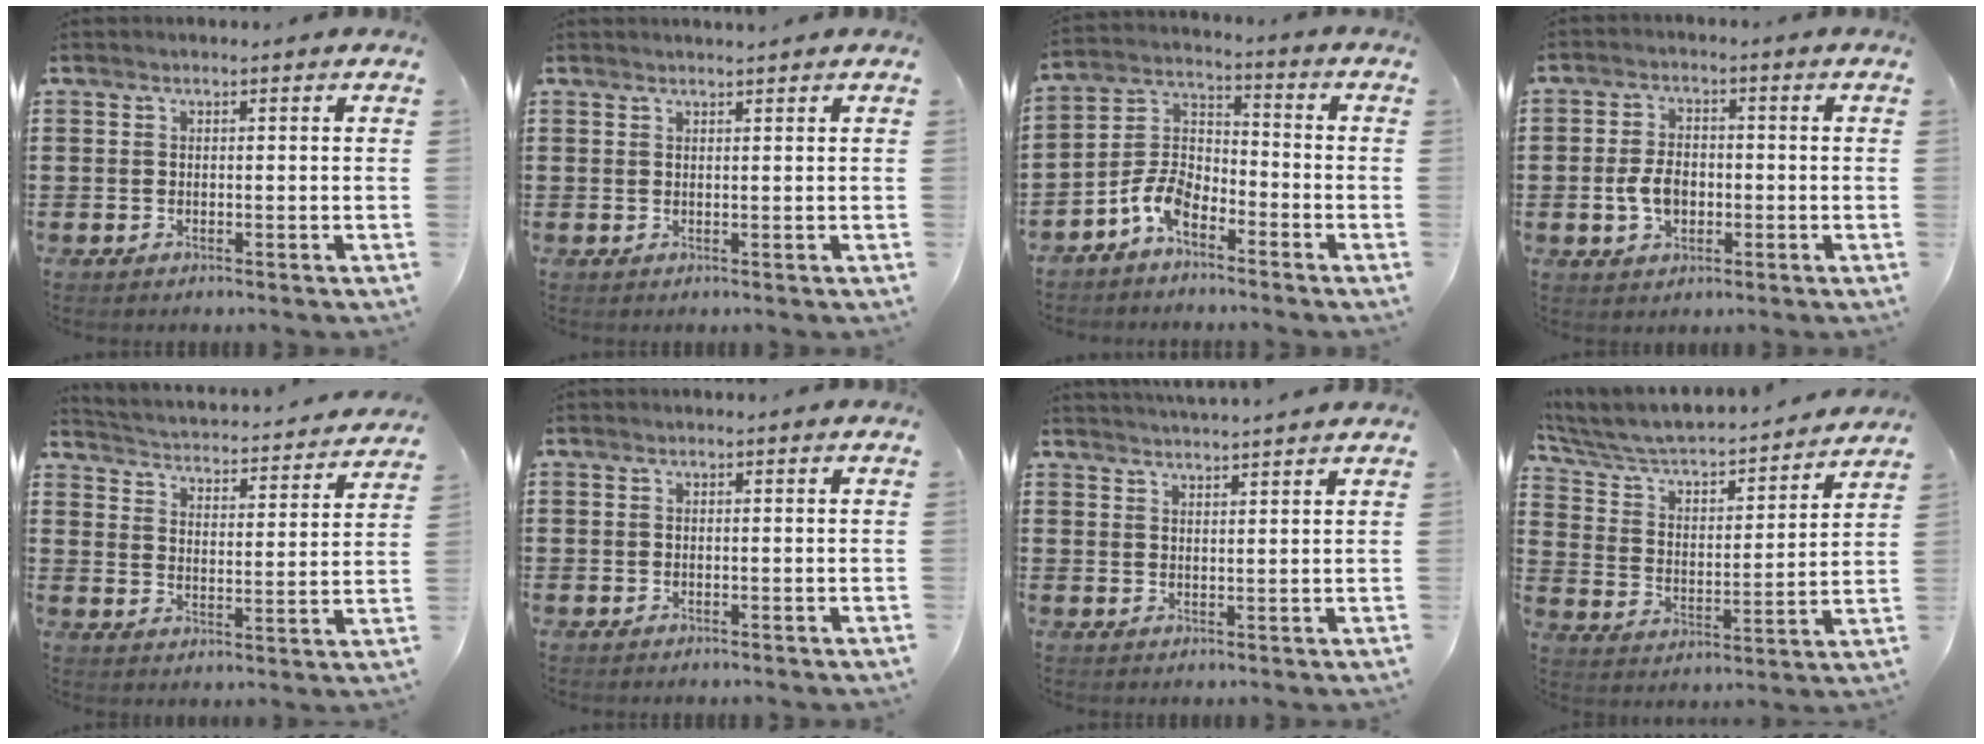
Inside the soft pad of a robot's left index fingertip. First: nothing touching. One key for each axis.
{"total": 1.0, "fx": 0.9, "fy": -0.1, "fz": 0.2, "tx": -0.005, "ty": -0.003, "tz": 0.019}
{"total": 7.5, "fx": -5.3, "fy": 3.4, "fz": 4.0, "tx": -0.104, "ty": 0.004, "tz": -0.108}
{"total": 4.8, "fx": -0.8, "fy": 3.0, "fz": 3.6, "tx": -0.081, "ty": 0.002, "tz": -0.019}
{"total": 2.4, "fx": 2.4, "fy": -0.1, "fz": 0.0, "tx": -0.022, "ty": -0.031, "tz": 0.030}
{"total": 0.0}
{"total": 2.6, "fx": 2.5, "fy": -0.5, "fz": -0.1, "tx": -0.006, "ty": -0.011, "tz": 0.047}
{"total": 4.9, "fx": 4.5, "fy": 1.2, "fz": 1.6, "tx": -0.056, "ty": -0.044, "tz": 0.068}